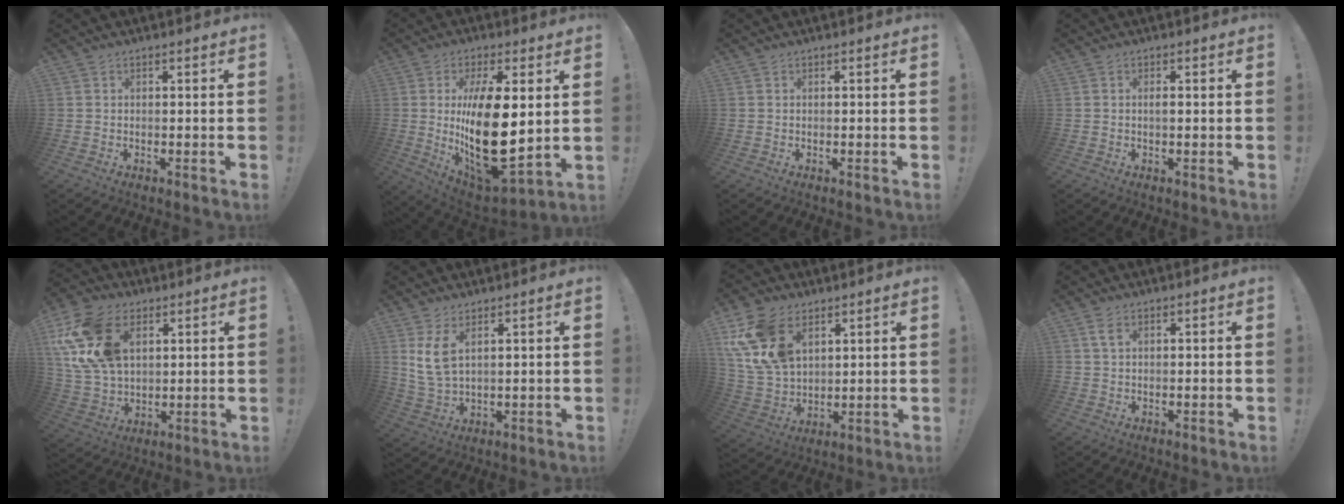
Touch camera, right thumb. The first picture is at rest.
{"total": 23.0, "force": [2.0, 10.0, 20.7], "torque": [-0.377, -0.043, 0.039]}
{"total": 0.0}
{"total": 1.0, "force": [-0.2, 0.2, 1.0], "torque": [-0.014, -0.001, -0.005]}
{"total": 20.2, "force": [7.3, 13.6, 13.0], "torque": [-0.252, -0.024, 0.140]}
{"total": 7.2, "force": [3.7, 3.0, 5.4], "torque": [-0.096, -0.017, 0.069]}
{"total": 16.7, "force": [8.1, 11.0, 9.6], "torque": [-0.191, -0.040, 0.158]}
{"total": 2.9, "force": [1.3, 1.5, 2.1], "torque": [-0.036, 0.000, 0.023]}